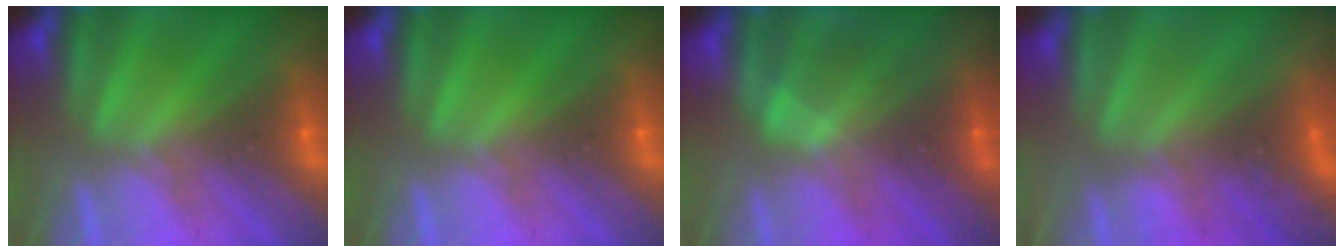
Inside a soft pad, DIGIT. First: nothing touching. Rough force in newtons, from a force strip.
{"total": 0.0}
{"total": 1.7}
{"total": 4.7}